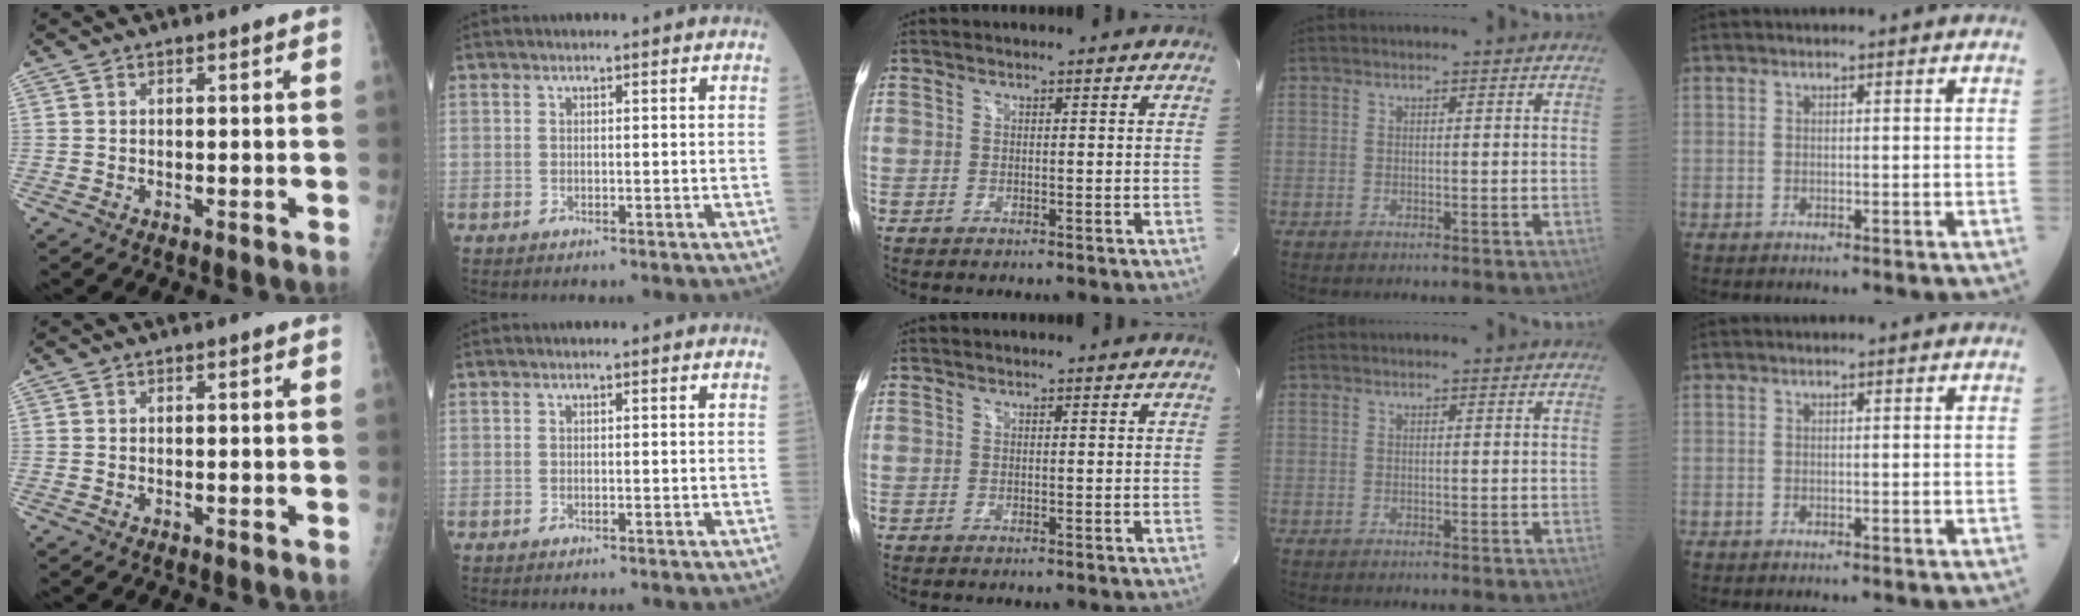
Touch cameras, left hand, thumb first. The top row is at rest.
{}